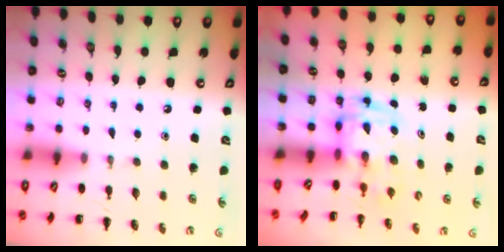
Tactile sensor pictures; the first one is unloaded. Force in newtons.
{"total": 2.8, "press": 2.8, "slide": 0.5}